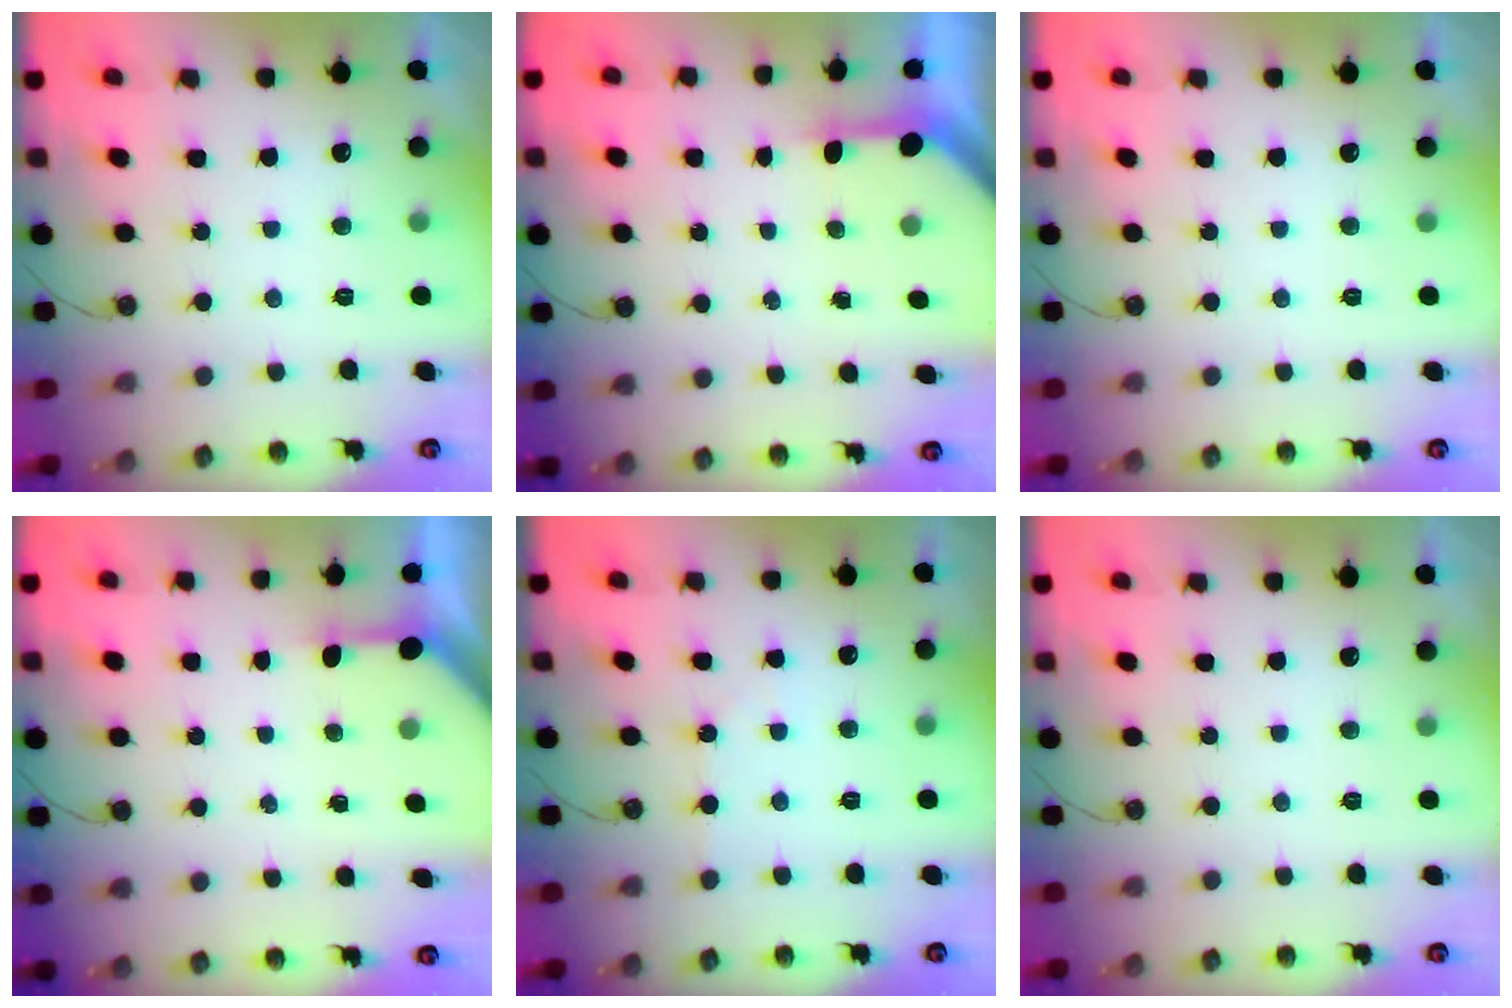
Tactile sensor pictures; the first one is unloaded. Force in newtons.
{"total": 3.5, "press": 3.5, "slide": 0.4}
{"total": 0.0}
{"total": 2.9, "press": 2.9, "slide": 0.3}
{"total": 2.9, "press": 2.8, "slide": 0.5}
{"total": 0.0}